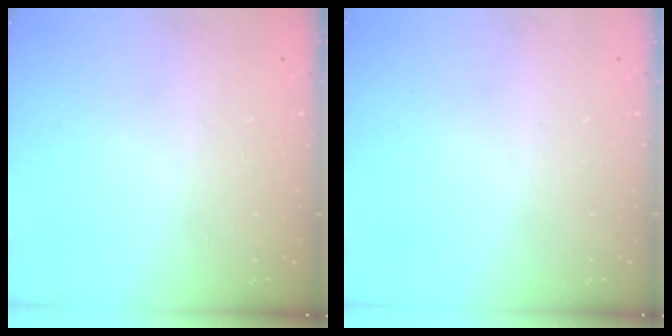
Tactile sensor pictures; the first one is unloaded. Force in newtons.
{"total": 0.0}